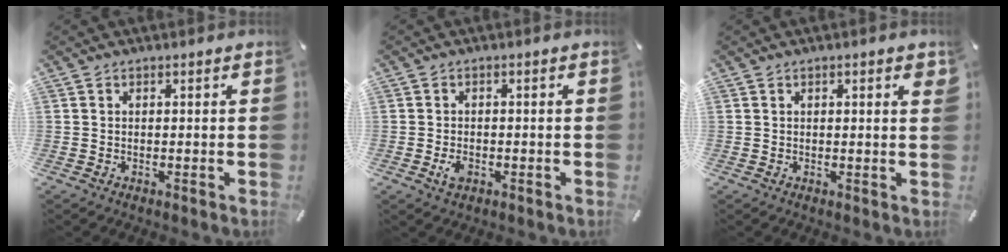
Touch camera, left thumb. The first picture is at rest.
{"total": 2.9, "force": [-1.0, 1.8, 2.1], "torque": [-0.051, -0.001, -0.021]}
{"total": 1.9, "force": [0.6, 0.4, 1.7], "torque": [-0.026, -0.001, 0.008]}